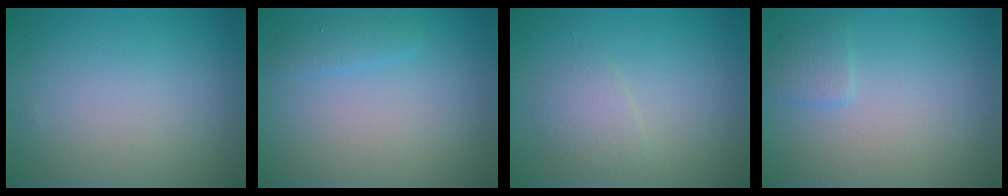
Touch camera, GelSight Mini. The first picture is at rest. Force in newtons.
{"total": 1.2, "press": 1.2, "slide": 0.1}
{"total": 1.6, "press": 1.6, "slide": 0.1}
{"total": 1.2, "press": 1.2, "slide": 0.1}